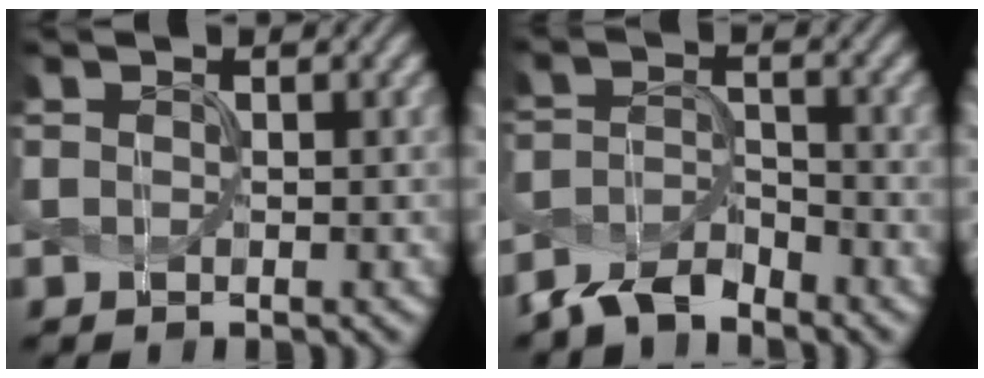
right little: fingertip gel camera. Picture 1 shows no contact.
{"total": 4.1, "force": [-3.6, 1.4, 1.3], "torque": [-0.030, 0.000, -0.072]}